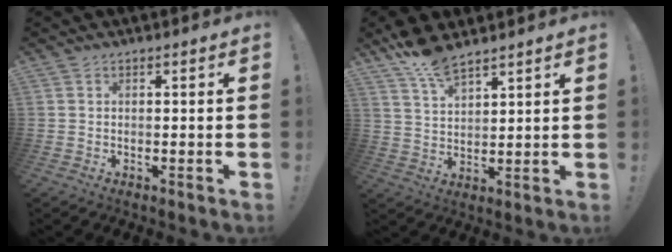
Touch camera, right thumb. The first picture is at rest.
{"total": 8.5, "force": [6.7, 2.6, 4.5], "torque": [-0.083, -0.039, 0.125]}